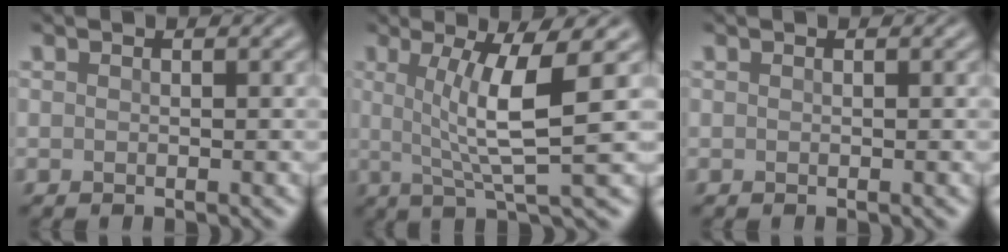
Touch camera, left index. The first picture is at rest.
{"total": 6.2, "force": [1.0, 1.1, 6.1], "torque": [-0.103, -0.001, 0.019]}
{"total": 0.0}